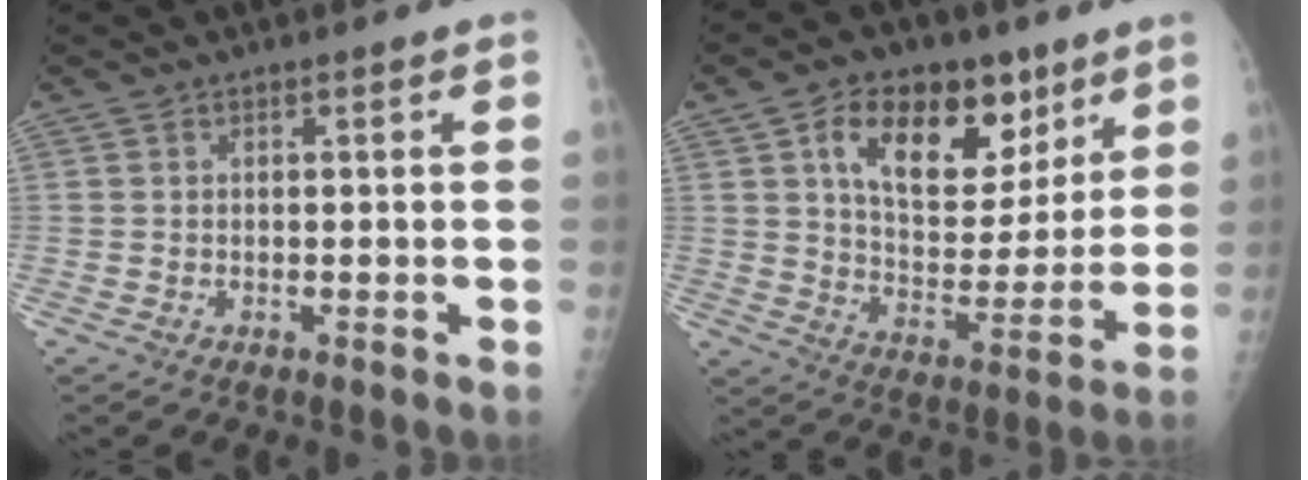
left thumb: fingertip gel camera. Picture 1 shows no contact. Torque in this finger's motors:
{"motor_torque": [0.27, 0.37, 0.67, -0.26, 0.08]}